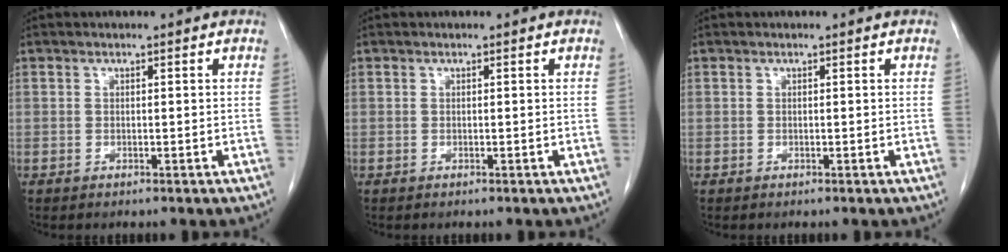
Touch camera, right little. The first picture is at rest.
{"total": 0.0}
{"total": 0.0}